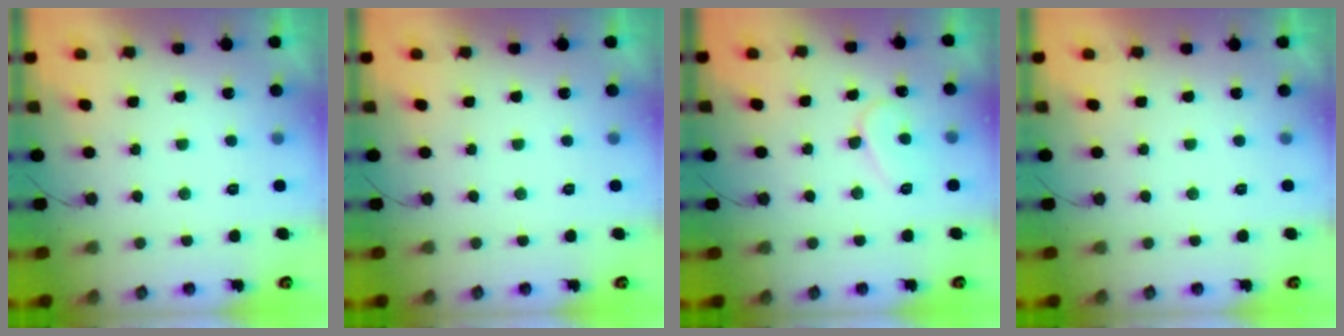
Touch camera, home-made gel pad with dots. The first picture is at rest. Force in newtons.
{"total": 0.0}
{"total": 8.0, "press": 7.9, "slide": 0.7}
{"total": 1.7, "press": 1.6, "slide": 0.0}